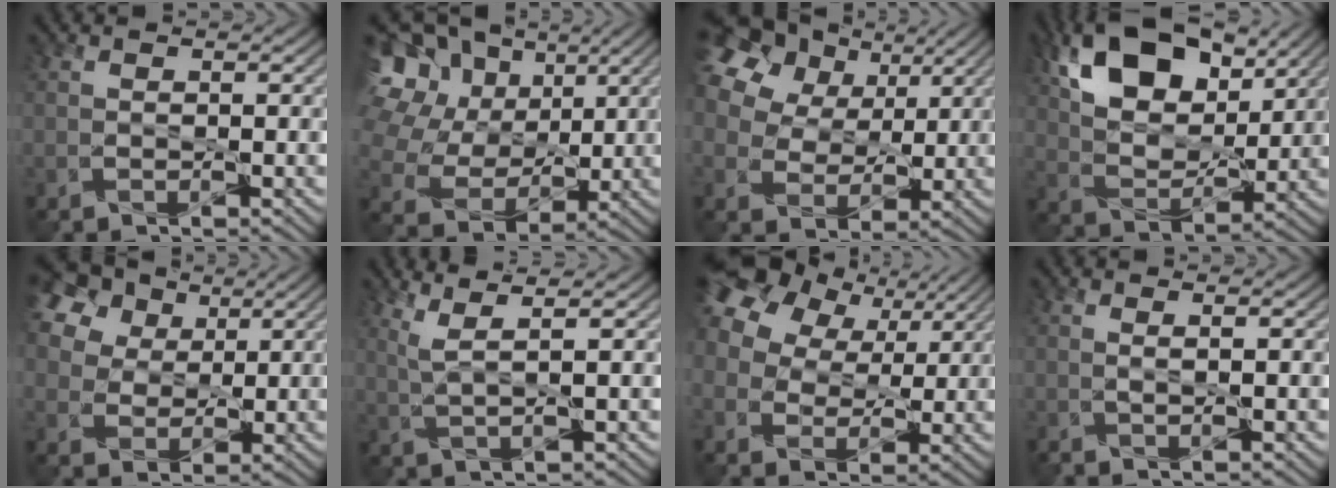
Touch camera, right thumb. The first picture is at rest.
{"total": 18.7, "force": [6.6, 14.8, 9.4], "torque": [-0.295, 0.054, 0.144]}
{"total": 18.8, "force": [9.9, 12.9, 9.4], "torque": [-0.284, 0.073, 0.196]}
{"total": 13.8, "force": [6.9, 7.9, 9.0], "torque": [-0.186, 0.014, 0.127]}
{"total": 16.9, "force": [9.1, 12.0, 7.8], "torque": [-0.245, 0.054, 0.184]}
{"total": 3.7, "force": [2.2, 0.6, 3.0], "torque": [-0.061, 0.006, 0.050]}
{"total": 15.0, "force": [7.5, 10.2, 7.9], "torque": [-0.234, 0.056, 0.147]}
{"total": 1.0, "force": [0.2, 0.1, 1.0], "torque": [-0.020, 0.007, -0.002]}